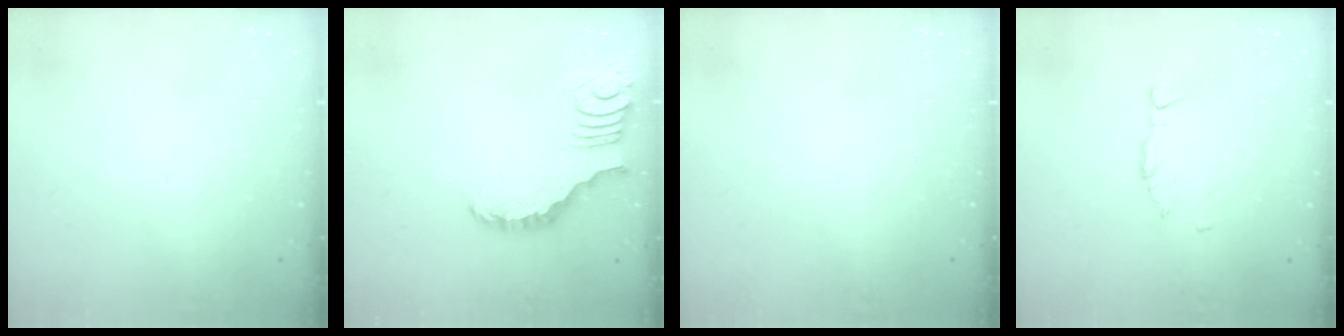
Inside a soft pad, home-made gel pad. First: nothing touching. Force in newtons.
{"total": 3.4, "press": 3.4, "slide": 0.3}
{"total": 0.0}
{"total": 4.5, "press": 4.5, "slide": 0.4}